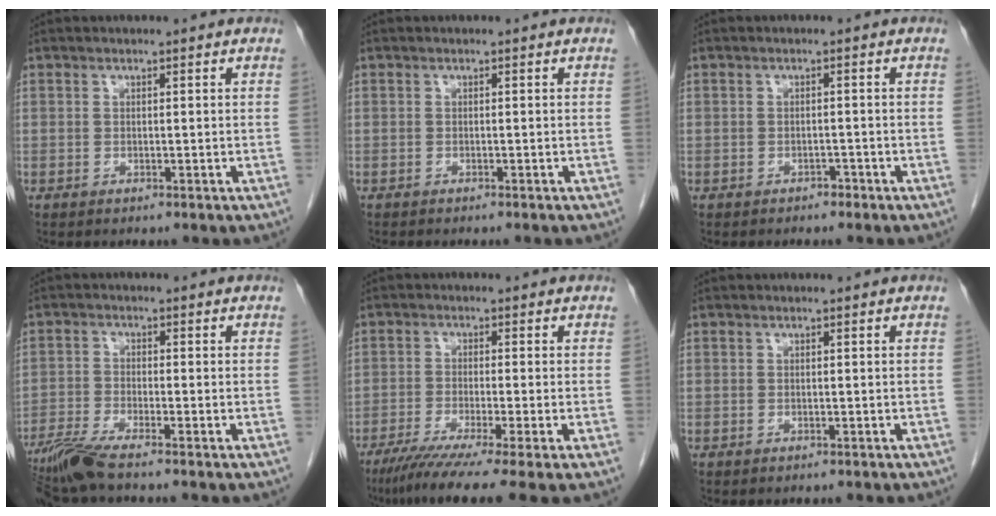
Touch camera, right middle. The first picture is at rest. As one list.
[{"total": 0.9, "force": [-0.8, 0.2, 0.4], "torque": [-0.009, -0.002, -0.009]}, {"total": 1.1, "force": [-0.9, 0.5, 0.3], "torque": [-0.009, 0.001, -0.013]}, {"total": 6.0, "force": [-4.9, -0.5, 3.4], "torque": [-0.069, -0.021, -0.098]}, {"total": 11.0, "force": [-8.0, -1.0, 7.5], "torque": [-0.113, -0.036, -0.125]}, {"total": 0.0}]